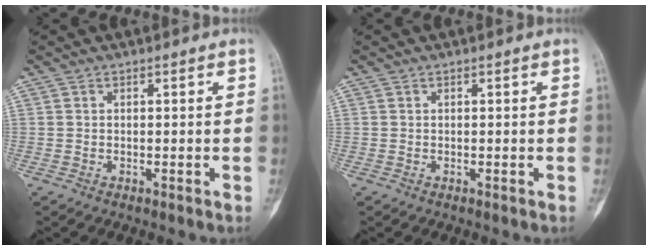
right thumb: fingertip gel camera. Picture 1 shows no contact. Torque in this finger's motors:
{"motor_torque": [0.06, 0.05, 0.05, -0.05, 0.00]}